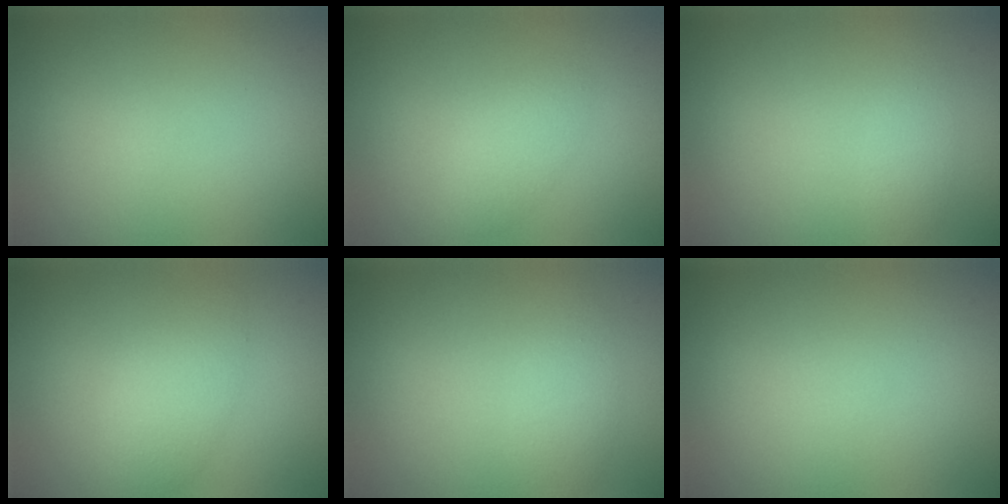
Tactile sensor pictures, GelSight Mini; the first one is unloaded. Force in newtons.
{"total": 1.7, "press": 1.7, "slide": 0.1}
{"total": 1.2, "press": 1.2, "slide": 0.0}
{"total": 2.6, "press": 2.6, "slide": 0.3}
{"total": 1.9, "press": 1.9, "slide": 0.1}
{"total": 0.0}